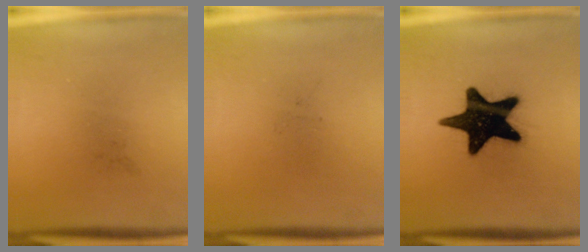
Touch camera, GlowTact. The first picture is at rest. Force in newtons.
{"total": 0.0}
{"total": 19.1}